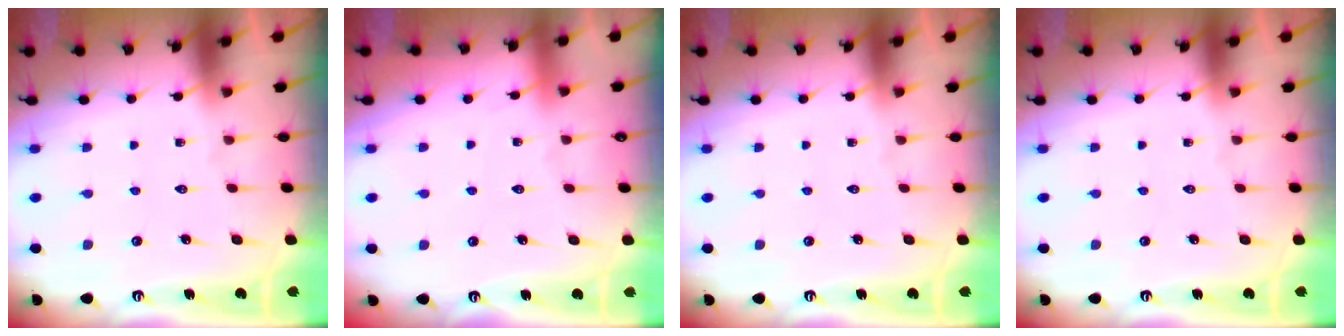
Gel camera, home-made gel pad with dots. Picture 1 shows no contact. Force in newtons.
{"total": 2.1, "press": 2.1, "slide": 0.3}
{"total": 0.0}
{"total": 0.0}